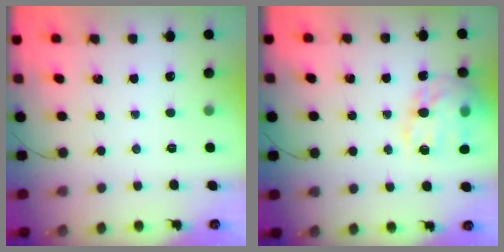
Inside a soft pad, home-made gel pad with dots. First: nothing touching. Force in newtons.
{"total": 19.0, "press": 18.8, "slide": 2.9}